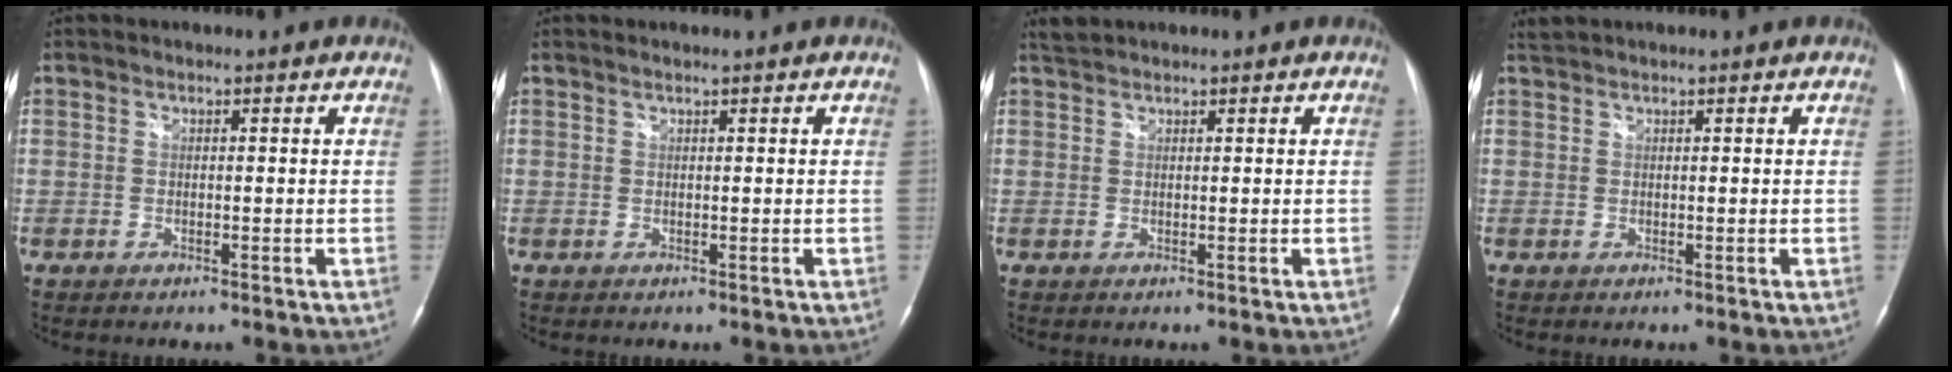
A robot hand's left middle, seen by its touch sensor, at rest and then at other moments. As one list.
[{"total": 0.7, "force": [0.6, -0.2, 0.3], "torque": [-0.015, 0.001, 0.017]}, {"total": 1.3, "force": [1.3, 0.2, 0.1], "torque": [-0.010, 0.012, 0.031]}, {"total": 0.9, "force": [0.9, -0.1, 0.1], "torque": [-0.008, 0.015, 0.024]}]